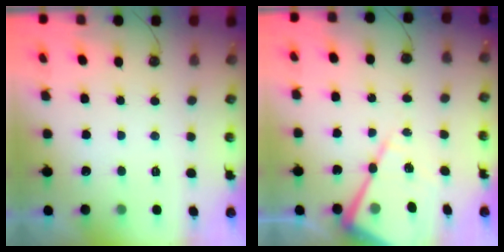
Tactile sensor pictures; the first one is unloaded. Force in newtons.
{"total": 14.2, "press": 14.2, "slide": 1.2}